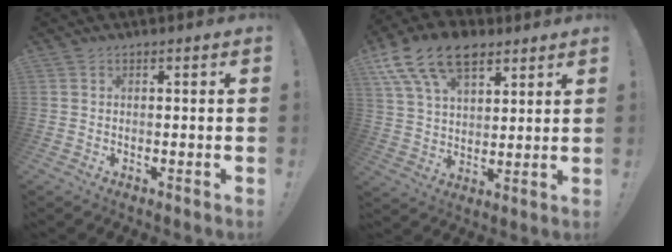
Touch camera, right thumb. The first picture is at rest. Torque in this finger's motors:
{"motor_torque": [1.11, 2.77, 0.53, -0.07, 0.11]}